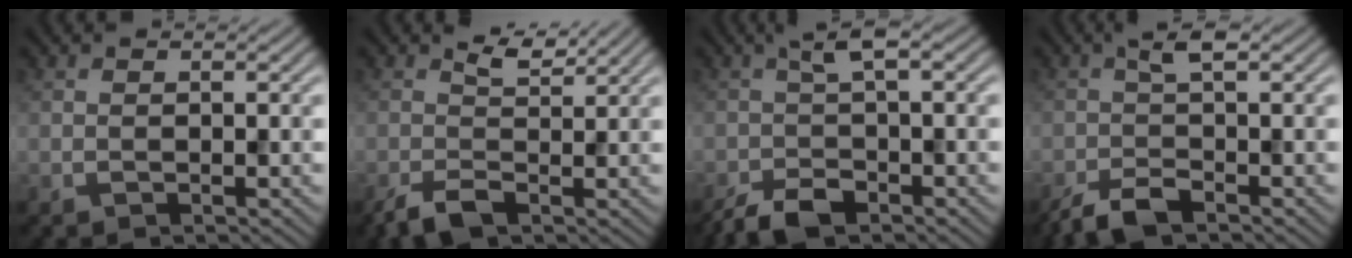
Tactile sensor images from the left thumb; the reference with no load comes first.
{"total": 3.1, "force": [0.0, 1.5, 2.7], "torque": [-0.063, -0.004, 0.000]}
{"total": 5.0, "force": [-2.4, 1.7, 4.0], "torque": [-0.083, -0.001, -0.053]}
{"total": 4.0, "force": [-2.2, 1.0, 3.2], "torque": [-0.064, -0.001, -0.054]}